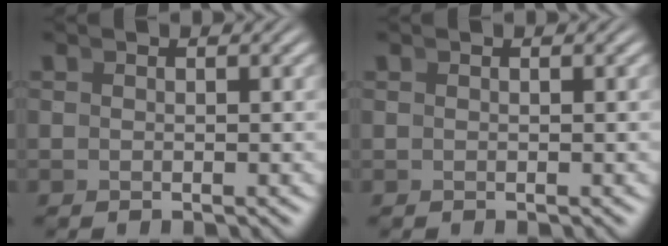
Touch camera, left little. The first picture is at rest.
{"total": 0.0}